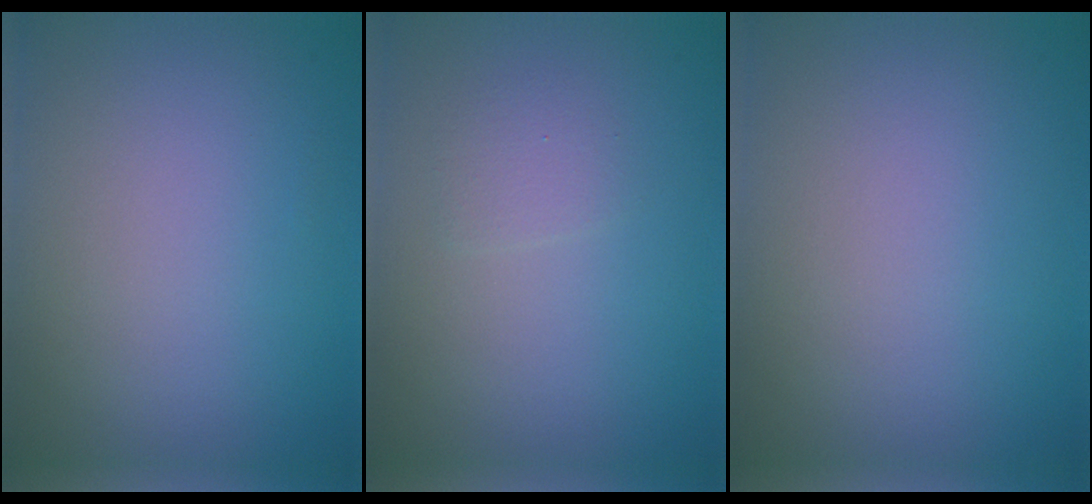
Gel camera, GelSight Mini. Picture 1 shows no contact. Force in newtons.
{"total": 1.1, "press": 1.1, "slide": 0.1}
{"total": 0.0}